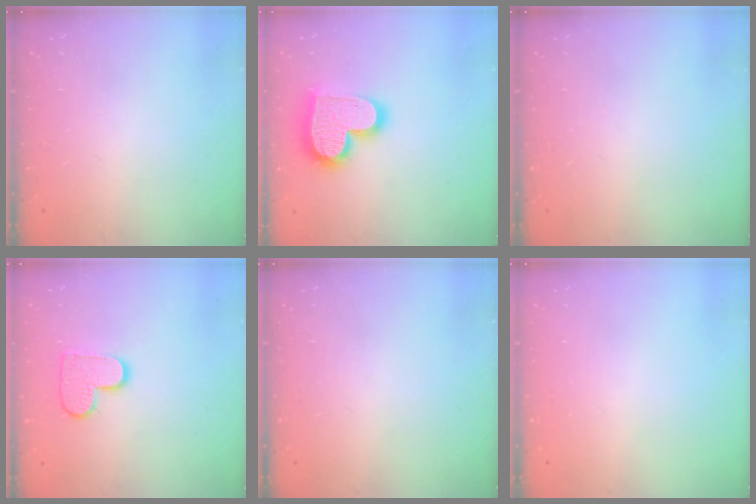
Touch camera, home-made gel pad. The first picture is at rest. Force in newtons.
{"total": 17.5, "press": 17.4, "slide": 1.6}
{"total": 0.0}
{"total": 9.6, "press": 9.6, "slide": 0.6}
{"total": 0.0}
{"total": 0.0}